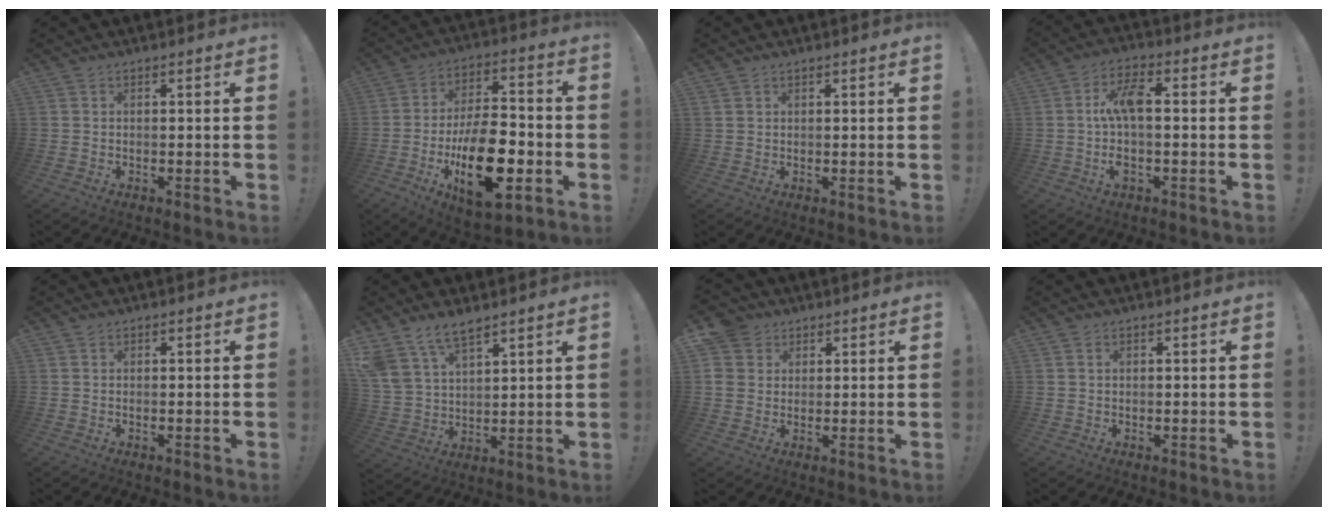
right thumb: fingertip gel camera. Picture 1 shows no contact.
{"total": 22.3, "force": [-6.9, 11.1, 18.1], "torque": [-0.299, 0.030, -0.103]}
{"total": 1.2, "force": [0.9, 0.8, 0.2], "torque": [0.004, -0.003, 0.015]}
{"total": 9.2, "force": [0.4, 3.4, 8.6], "torque": [-0.161, -0.003, 0.004]}
{"total": 0.5, "force": [0.5, 0.2, -0.2], "torque": [0.012, -0.002, 0.007]}
{"total": 9.4, "force": [7.5, 4.1, 4.0], "torque": [-0.083, -0.041, 0.150]}
{"total": 6.1, "force": [2.6, 5.3, 1.4], "torque": [-0.019, -0.009, 0.052]}
{"total": 0.5, "force": [0.3, 0.3, 0.2], "torque": [0.002, -0.002, 0.005]}